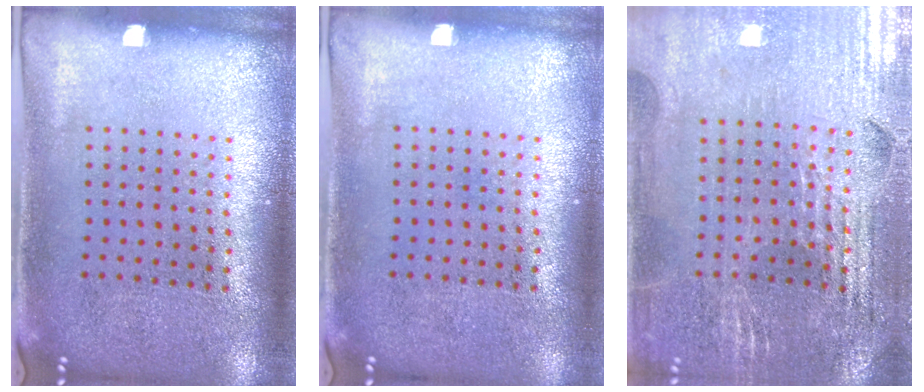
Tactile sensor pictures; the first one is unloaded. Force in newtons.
{"total": 0.0}
{"total": 2.9, "press": 2.8, "slide": 0.4}